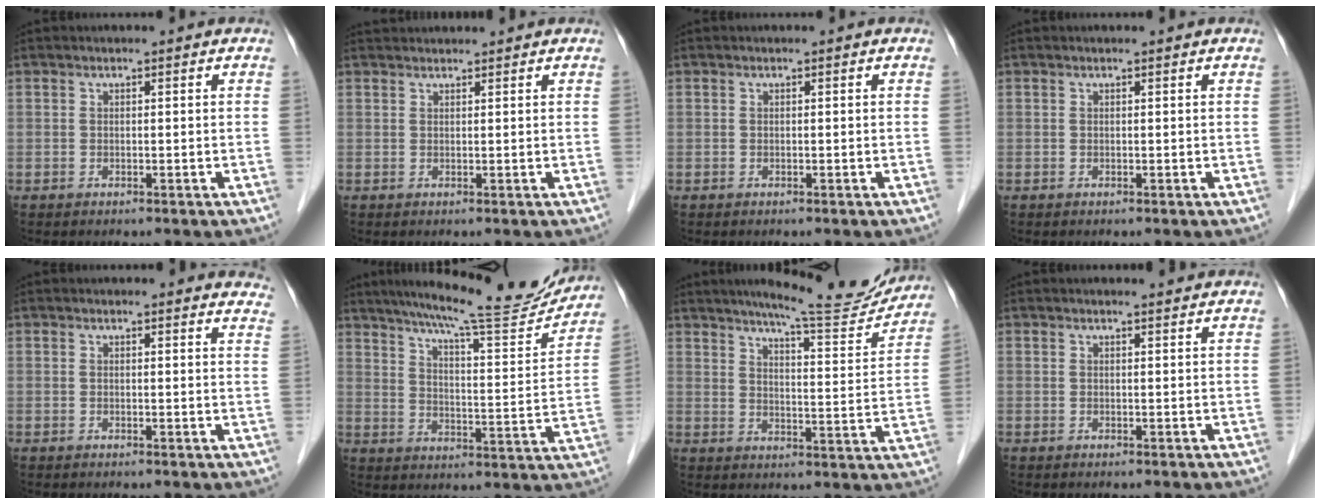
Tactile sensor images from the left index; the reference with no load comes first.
{"total": 3.6, "force": [3.6, 0.3, 0.6], "torque": [-0.008, 0.033, 0.054]}
{"total": 0.0}
{"total": 0.0}
{"total": 8.6, "force": [8.4, 1.7, 1.3], "torque": [0.022, -0.017, 0.054]}
{"total": 19.4, "force": [17.5, 1.1, 8.2], "torque": [-0.130, -0.037, 0.237]}
{"total": 15.1, "force": [13.9, 1.0, 6.0], "torque": [-0.082, -0.031, 0.179]}
{"total": 1.6, "force": [1.6, 0.0, 0.4], "torque": [-0.008, 0.000, 0.021]}